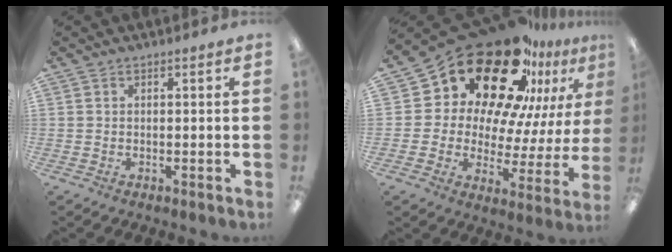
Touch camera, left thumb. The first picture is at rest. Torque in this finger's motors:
{"motor_torque": [1.47, 2.88, 1.43, -1.34, 0.18]}